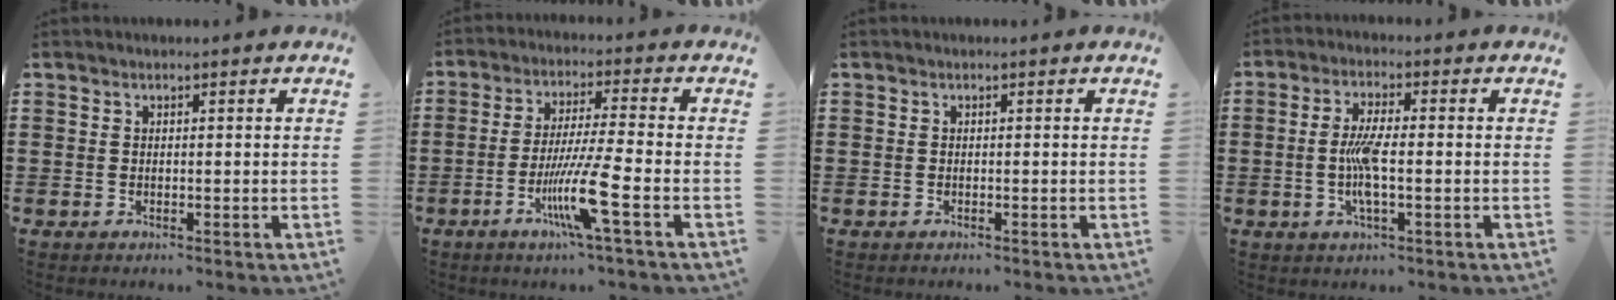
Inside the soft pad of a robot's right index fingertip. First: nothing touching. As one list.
[{"total": 9.5, "force": [-4.1, -0.3, 8.5], "torque": [-0.166, -0.018, -0.080]}, {"total": 0.0}, {"total": 5.6, "force": [-1.0, 0.9, 5.5], "torque": [-0.118, -0.009, -0.026]}]